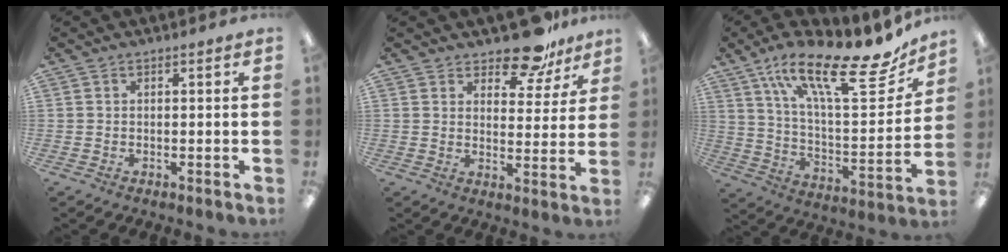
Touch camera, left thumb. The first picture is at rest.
{"total": 11.7, "force": [9.5, 4.8, 4.9], "torque": [-0.063, -0.062, 0.171]}
{"total": 23.9, "force": [16.3, 6.9, 16.1], "torque": [-0.254, -0.100, 0.269]}